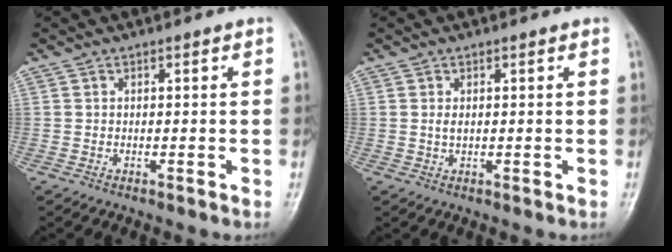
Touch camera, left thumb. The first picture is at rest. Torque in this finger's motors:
{"motor_torque": [-0.04, 0.06, 0.21, -0.03, 0.01]}